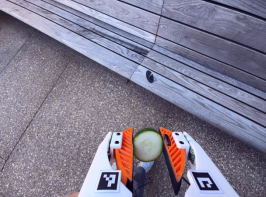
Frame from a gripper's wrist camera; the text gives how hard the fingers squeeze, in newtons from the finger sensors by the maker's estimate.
{"total": 12.8, "left": 12.9, "right": 12.7}